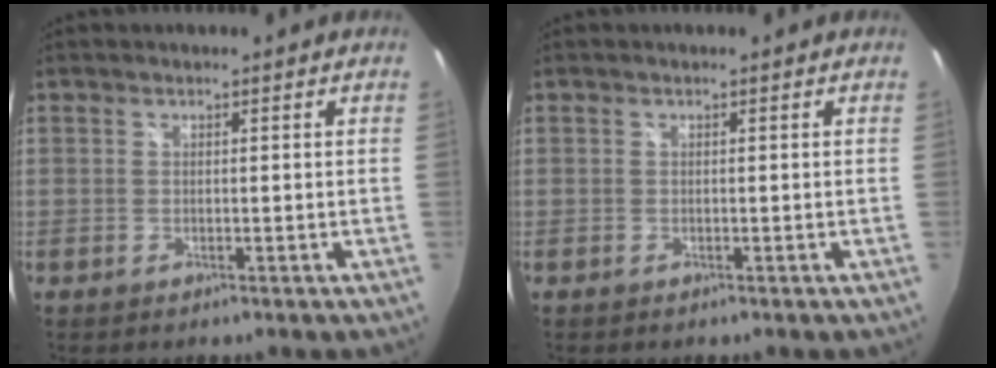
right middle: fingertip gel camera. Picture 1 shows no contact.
{"total": 0.0}